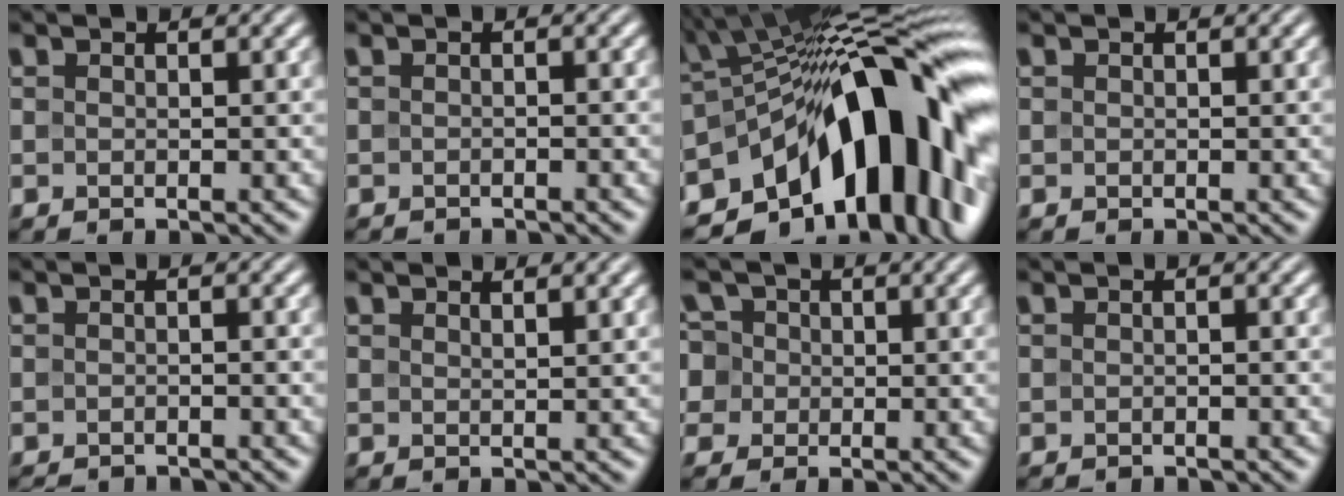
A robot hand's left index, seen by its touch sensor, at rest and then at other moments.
{"total": 1.3, "force": [-1.3, 0.1, 0.3], "torque": [-0.002, -0.006, -0.019]}
{"total": 16.5, "force": [-5.8, 8.0, 13.2], "torque": [-0.161, 0.024, -0.115]}
{"total": 0.0}
{"total": 2.7, "force": [-2.6, 0.3, 0.7], "torque": [-0.008, -0.010, -0.040]}
{"total": 1.0, "force": [0.8, 0.2, 0.5], "torque": [-0.003, 0.002, 0.013]}
{"total": 6.3, "force": [1.2, 5.5, 2.7], "torque": [-0.044, 0.038, -0.021]}
{"total": 0.9, "force": [-0.8, 0.1, 0.3], "torque": [-0.003, -0.005, -0.014]}